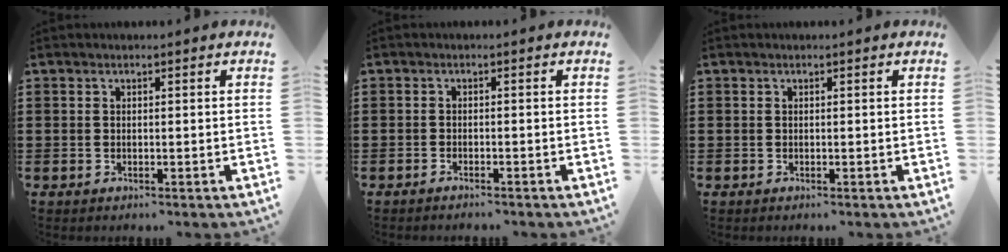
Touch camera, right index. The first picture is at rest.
{"total": 1.1, "force": [-1.1, -0.2, 0.1], "torque": [-0.005, -0.003, -0.021]}
{"total": 0.0}